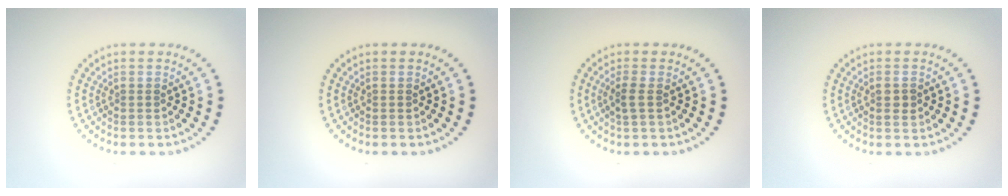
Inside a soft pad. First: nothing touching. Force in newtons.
{"total": 0.0}
{"total": 1.5, "press": 1.2, "slide": 0.8}
{"total": 1.2, "press": 1.1, "slide": 0.3}